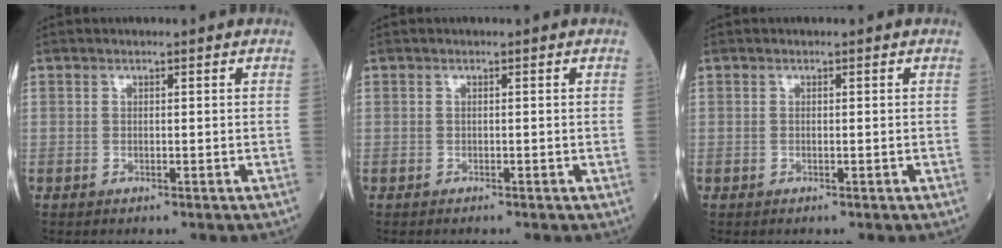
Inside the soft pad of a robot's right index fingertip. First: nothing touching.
{"total": 0.0}
{"total": 0.0}